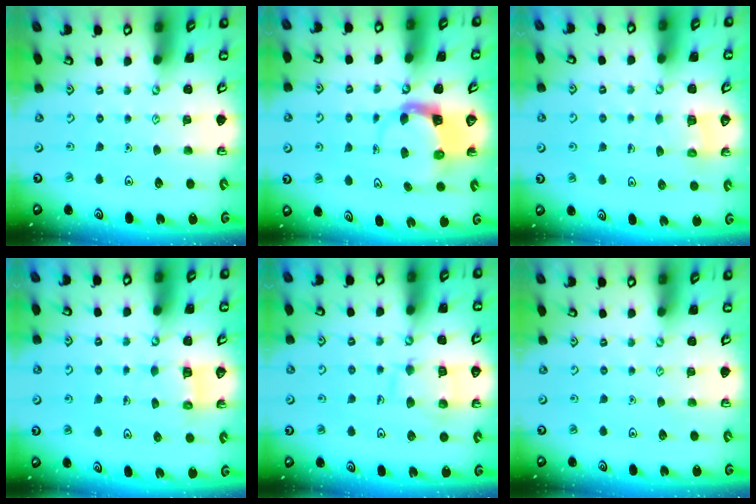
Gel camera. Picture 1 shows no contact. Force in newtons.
{"total": 3.7, "press": 3.7, "slide": 0.6}
{"total": 3.9, "press": 3.9, "slide": 0.4}
{"total": 5.4, "press": 5.4, "slide": 0.2}
{"total": 10.1, "press": 10.1, "slide": 0.6}
{"total": 0.0}